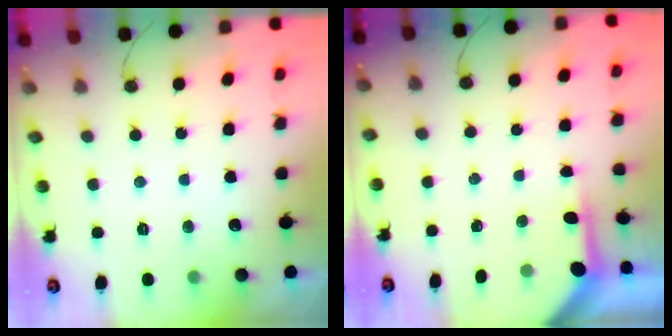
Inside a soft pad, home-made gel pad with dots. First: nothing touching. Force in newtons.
{"total": 3.8, "press": 3.8, "slide": 0.3}